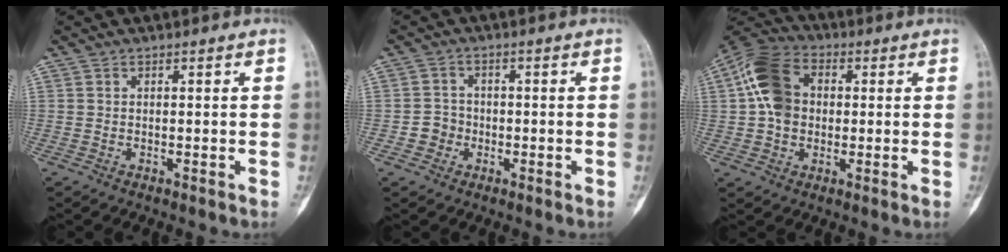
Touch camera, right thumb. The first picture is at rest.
{"total": 3.3, "force": [-1.1, 3.0, 0.7], "torque": [0.008, 0.011, -0.025]}
{"total": 11.8, "force": [1.1, 8.9, 7.7], "torque": [-0.134, 0.023, 0.009]}